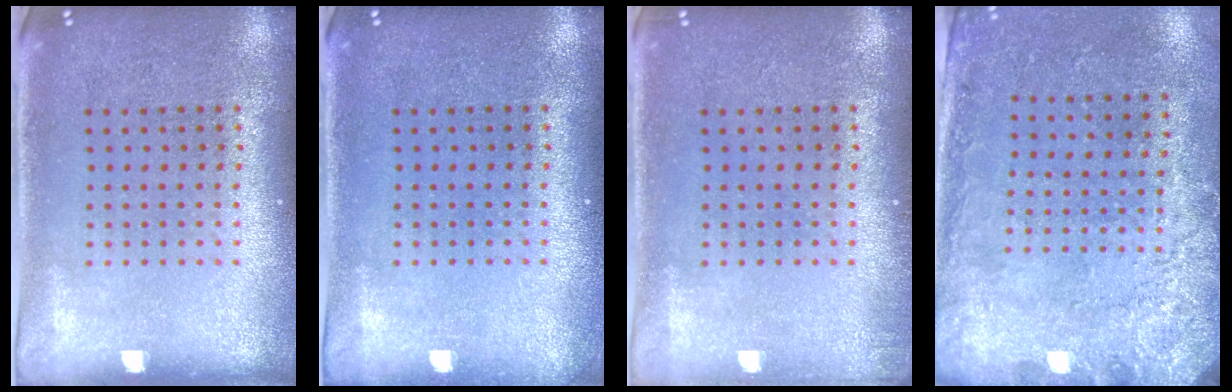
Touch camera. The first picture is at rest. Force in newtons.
{"total": 0.5, "press": 0.5, "slide": 0.1}
{"total": 0.9, "press": 0.8, "slide": 0.3}
{"total": 2.7, "press": 2.1, "slide": 1.6}